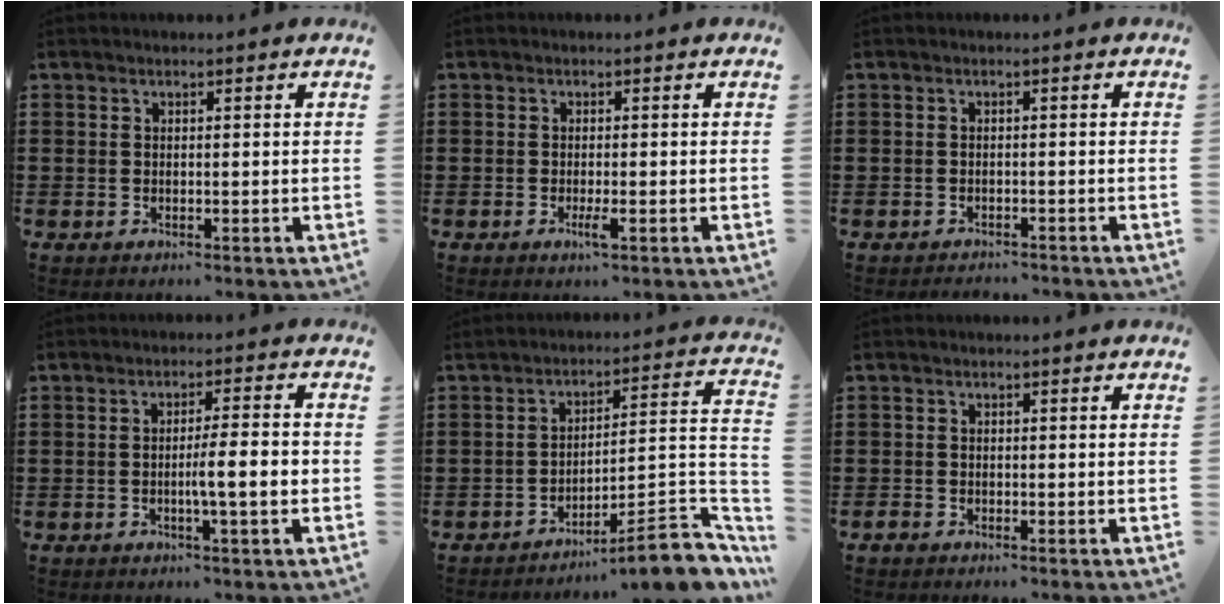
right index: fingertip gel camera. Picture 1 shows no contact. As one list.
[{"total": 2.1, "force": [-0.9, 0.3, 1.9], "torque": [-0.040, -0.004, -0.018]}, {"total": 1.4, "force": [-1.4, 0.3, -0.3], "torque": [0.001, 0.005, -0.034]}, {"total": 5.5, "force": [-1.1, 0.4, 5.4], "torque": [-0.092, -0.003, -0.021]}, {"total": 8.0, "force": [-5.8, 1.2, 5.5], "torque": [-0.074, -0.003, -0.113]}, {"total": 1.0, "force": [-0.8, 0.6, 0.2], "torque": [-0.006, -0.001, -0.017]}]